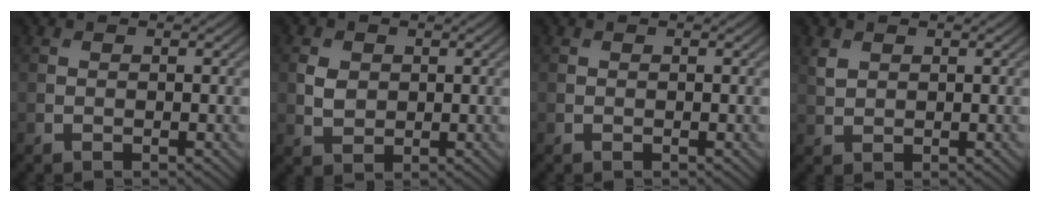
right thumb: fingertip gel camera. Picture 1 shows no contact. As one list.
[{"total": 2.5, "force": [0.4, 2.1, 1.4], "torque": [-0.035, -0.003, 0.007]}, {"total": 0.0}, {"total": 1.9, "force": [1.0, 1.3, 1.0], "torque": [-0.027, -0.001, 0.023]}]